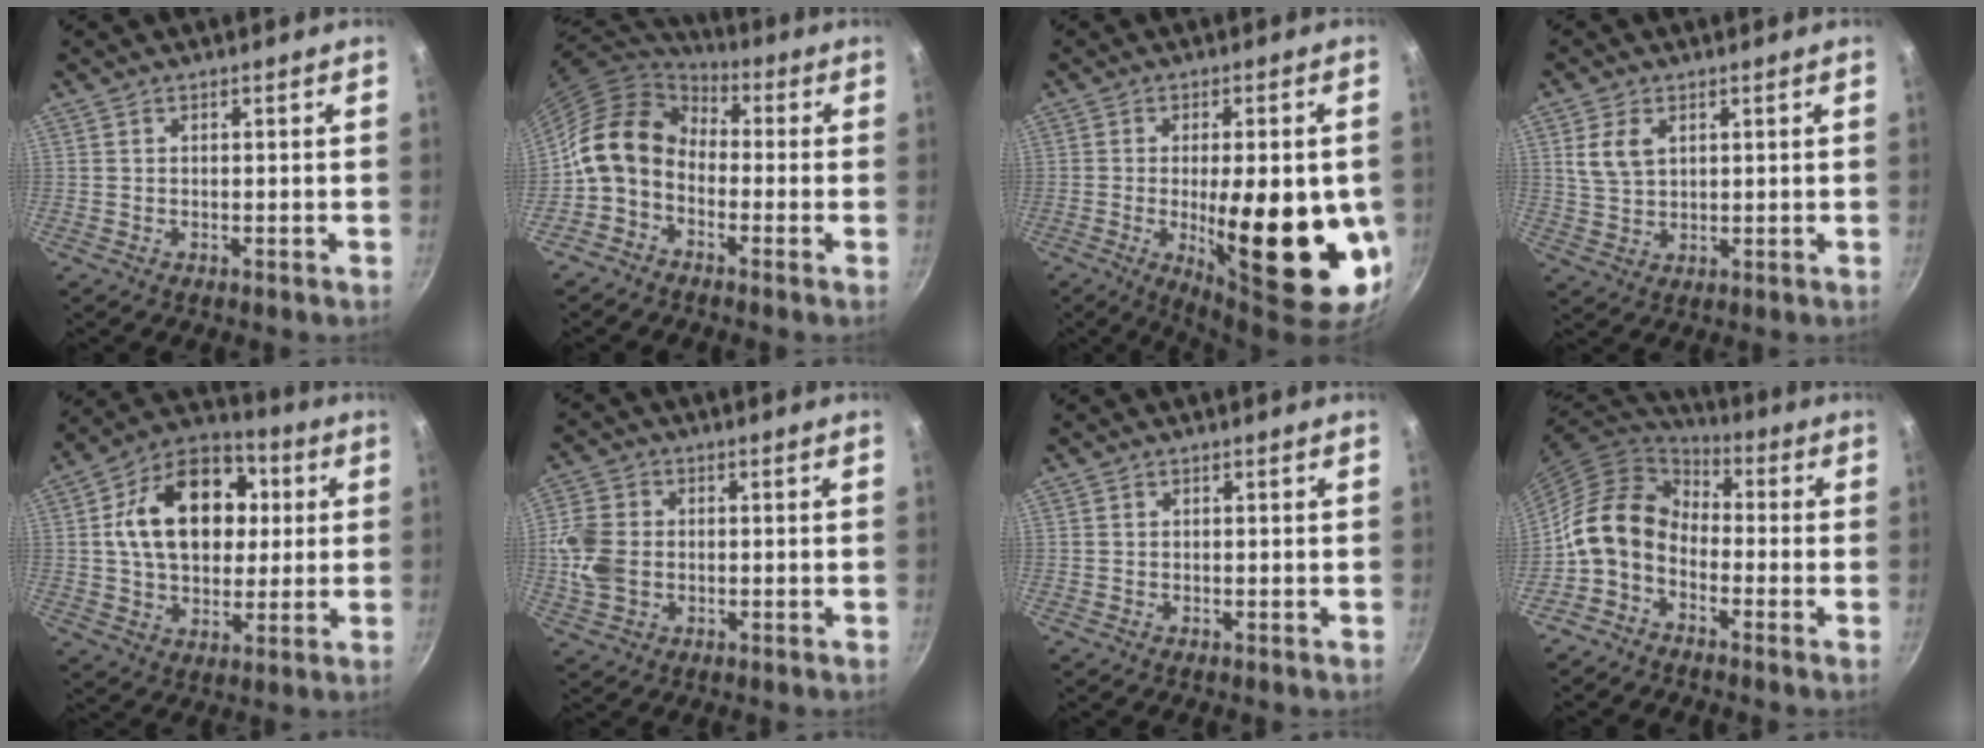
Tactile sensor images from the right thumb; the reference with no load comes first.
{"total": 11.9, "force": [-1.7, 9.1, 7.6], "torque": [-0.115, 0.043, -0.057]}
{"total": 21.6, "force": [-3.3, 7.1, 20.2], "torque": [-0.270, -0.014, -0.035]}
{"total": 5.6, "force": [2.1, 3.6, 3.8], "torque": [-0.066, -0.005, 0.044]}
{"total": 20.6, "force": [3.5, 14.6, 14.2], "torque": [-0.200, 0.021, 0.044]}
{"total": 8.5, "force": [-0.5, 6.6, 5.3], "torque": [-0.102, 0.006, -0.015]}
{"total": 0.0}
{"total": 12.2, "force": [-2.9, 9.0, 7.7], "torque": [-0.127, 0.053, -0.081]}